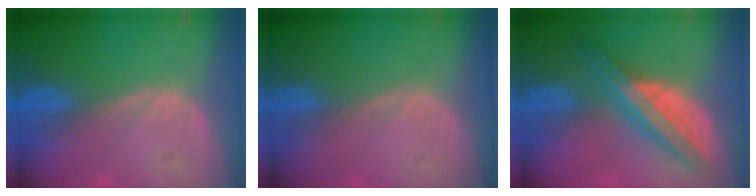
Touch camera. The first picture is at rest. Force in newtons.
{"total": 0.0}
{"total": 8.1, "press": 8.1, "slide": 0.4}